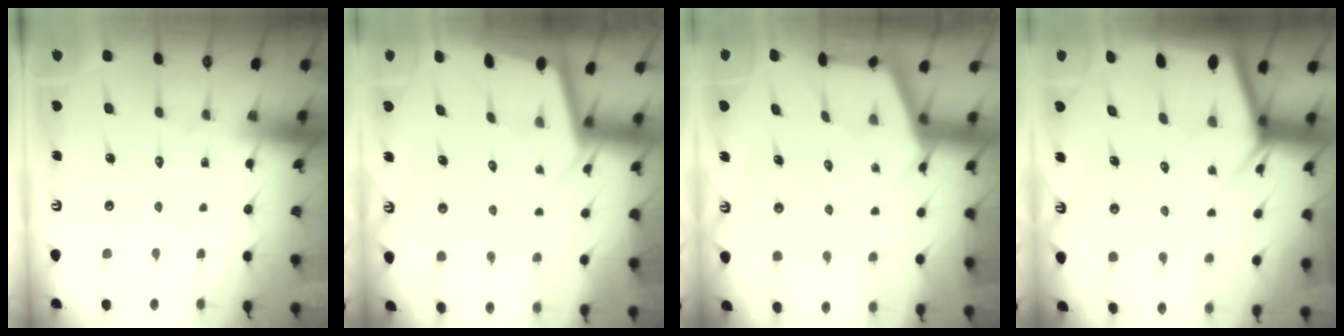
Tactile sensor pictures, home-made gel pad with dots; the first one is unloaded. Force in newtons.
{"total": 1.9, "press": 1.9, "slide": 0.0}
{"total": 3.1, "press": 3.1, "slide": 0.3}
{"total": 5.8, "press": 5.8, "slide": 0.5}